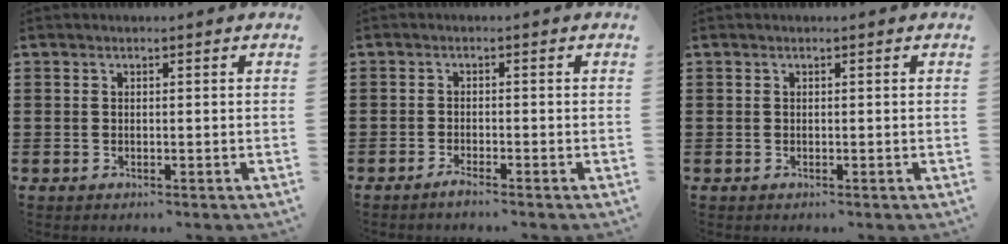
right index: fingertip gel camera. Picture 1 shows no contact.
{"total": 1.5, "force": [-1.3, -0.1, 0.6], "torque": [-0.011, -0.003, -0.025]}
{"total": 0.0}